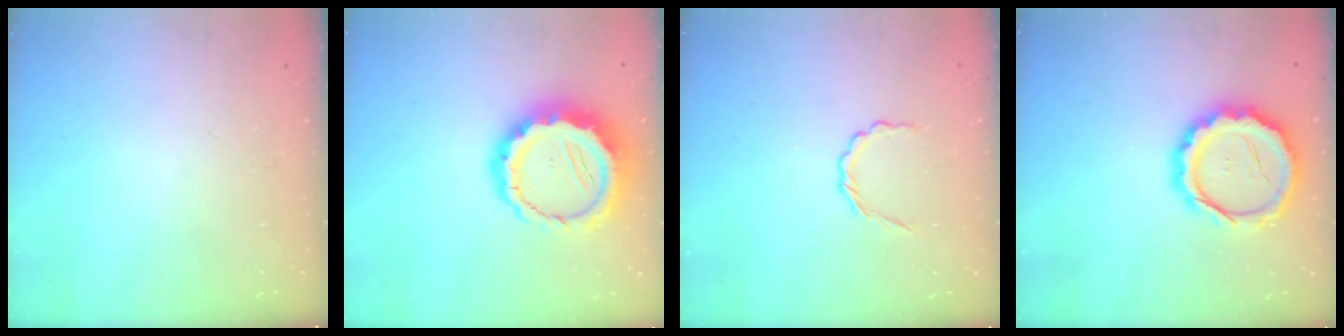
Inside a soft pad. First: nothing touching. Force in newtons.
{"total": 15.6, "press": 15.2, "slide": 3.5}
{"total": 3.5, "press": 3.3, "slide": 1.2}
{"total": 16.0, "press": 15.7, "slide": 3.1}